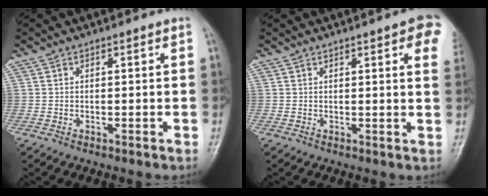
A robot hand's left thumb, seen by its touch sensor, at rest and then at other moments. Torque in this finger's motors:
{"motor_torque": [0.26, 0.36, 0.18, -0.21, 0.01]}